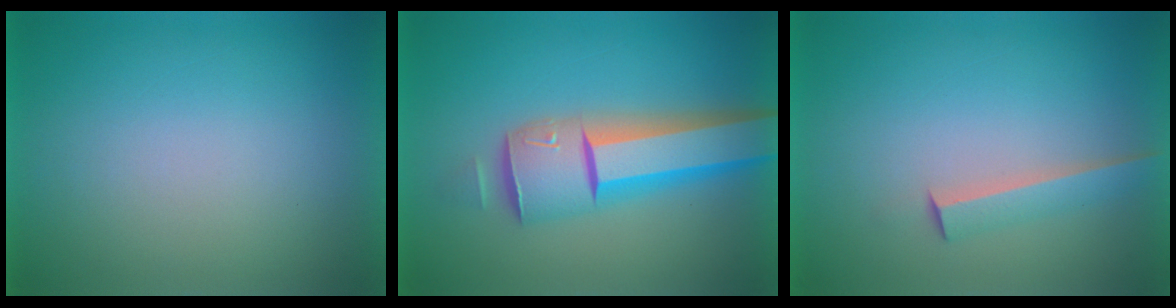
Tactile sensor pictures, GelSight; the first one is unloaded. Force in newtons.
{"total": 7.4}
{"total": 2.7}